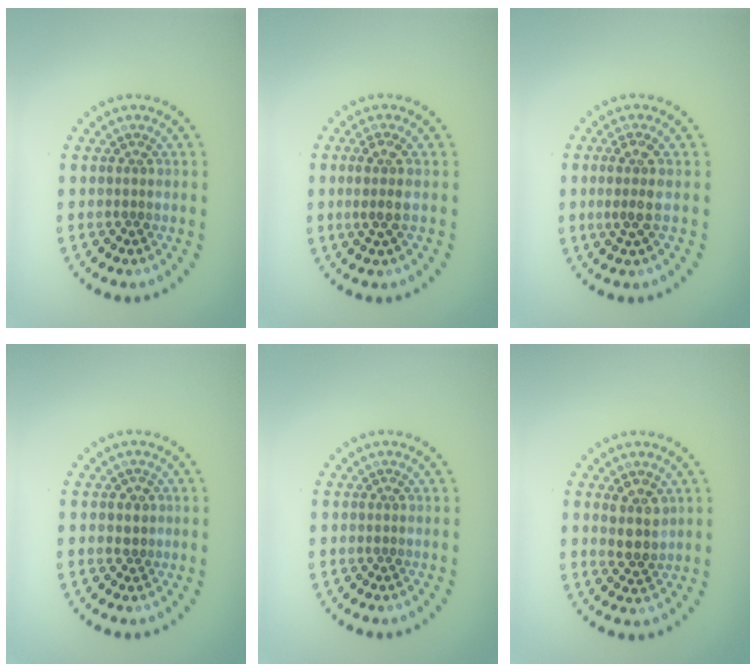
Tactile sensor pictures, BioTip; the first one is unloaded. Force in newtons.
{"total": 2.0, "press": 1.6, "slide": 1.1}
{"total": 2.0, "press": 1.7, "slide": 1.1}
{"total": 0.9, "press": 0.6, "slide": 0.6}
{"total": 0.0}
{"total": 2.7, "press": 2.4, "slide": 1.2}